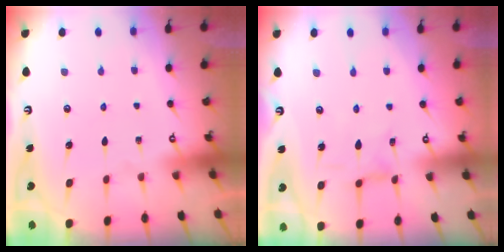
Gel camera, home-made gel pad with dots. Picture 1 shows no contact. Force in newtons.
{"total": 1.4, "press": 1.4, "slide": 0.3}